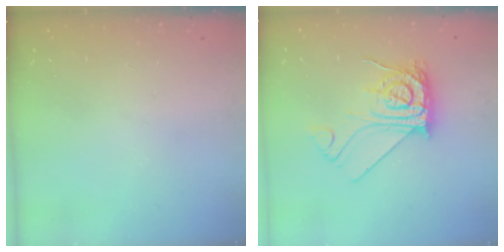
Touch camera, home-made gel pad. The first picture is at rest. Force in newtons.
{"total": 11.8, "press": 11.8, "slide": 1.2}